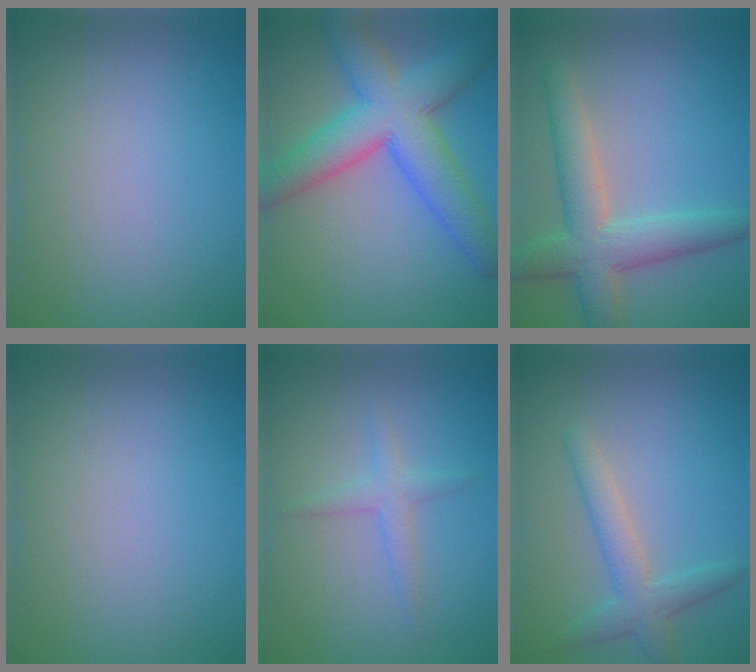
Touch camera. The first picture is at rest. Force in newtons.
{"total": 8.8, "press": 8.8, "slide": 0.1}
{"total": 5.6, "press": 5.6, "slide": 0.4}
{"total": 0.0}
{"total": 1.8, "press": 1.8, "slide": 0.1}
{"total": 3.1, "press": 3.0, "slide": 0.1}